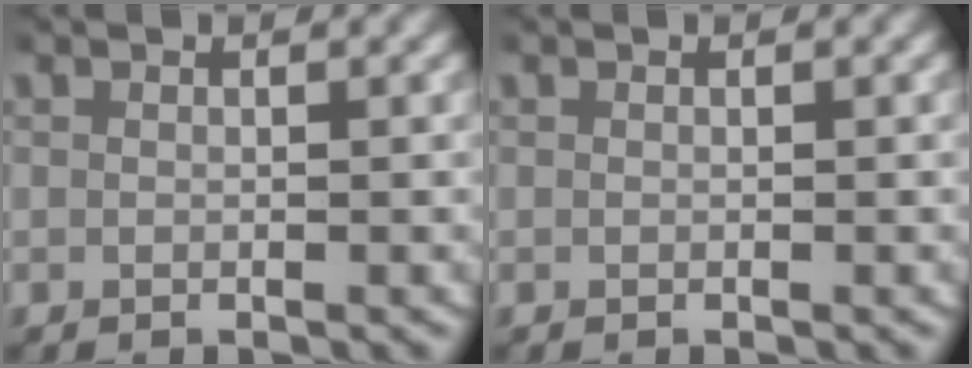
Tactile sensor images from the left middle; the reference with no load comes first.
{"total": 0.0}